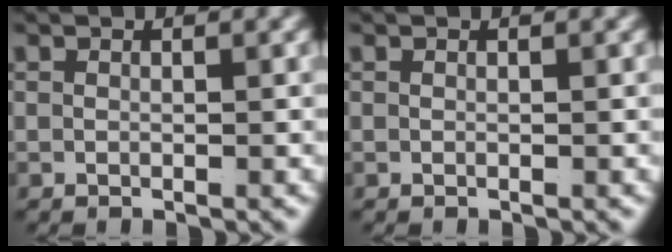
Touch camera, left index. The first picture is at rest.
{"total": 0.0}